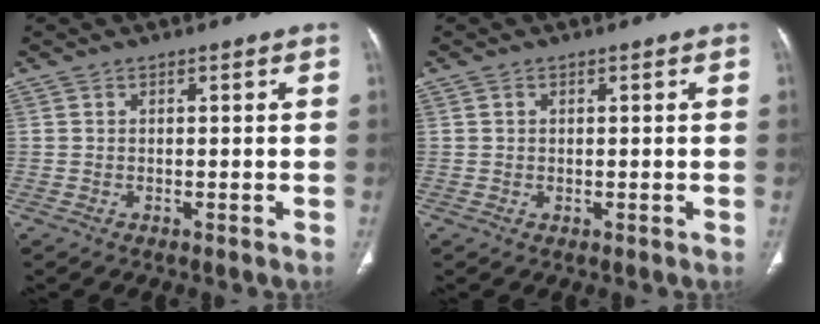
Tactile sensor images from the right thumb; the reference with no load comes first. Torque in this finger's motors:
{"motor_torque": [-0.65, 0.09, -0.20, -0.02, 0.05]}